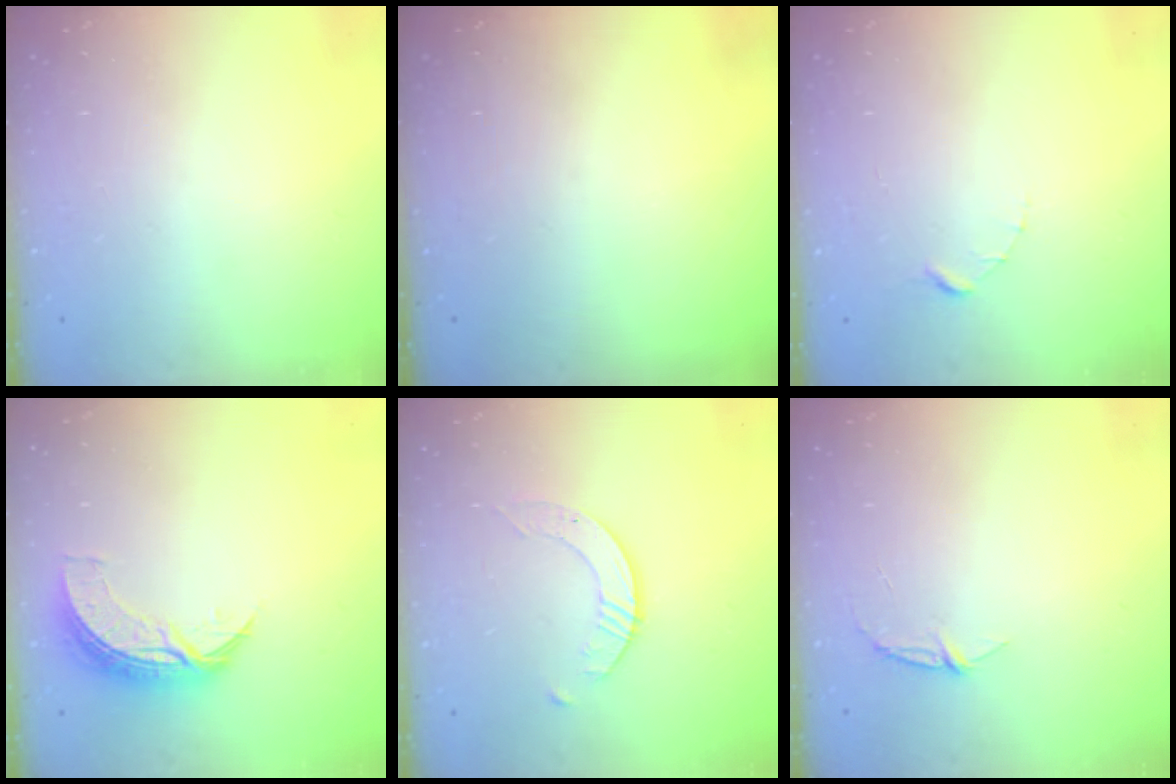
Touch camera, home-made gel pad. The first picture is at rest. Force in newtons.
{"total": 0.0}
{"total": 1.5, "press": 1.5, "slide": 0.2}
{"total": 7.9, "press": 7.9, "slide": 0.3}
{"total": 2.6, "press": 2.6, "slide": 0.3}
{"total": 3.9, "press": 3.9, "slide": 0.4}